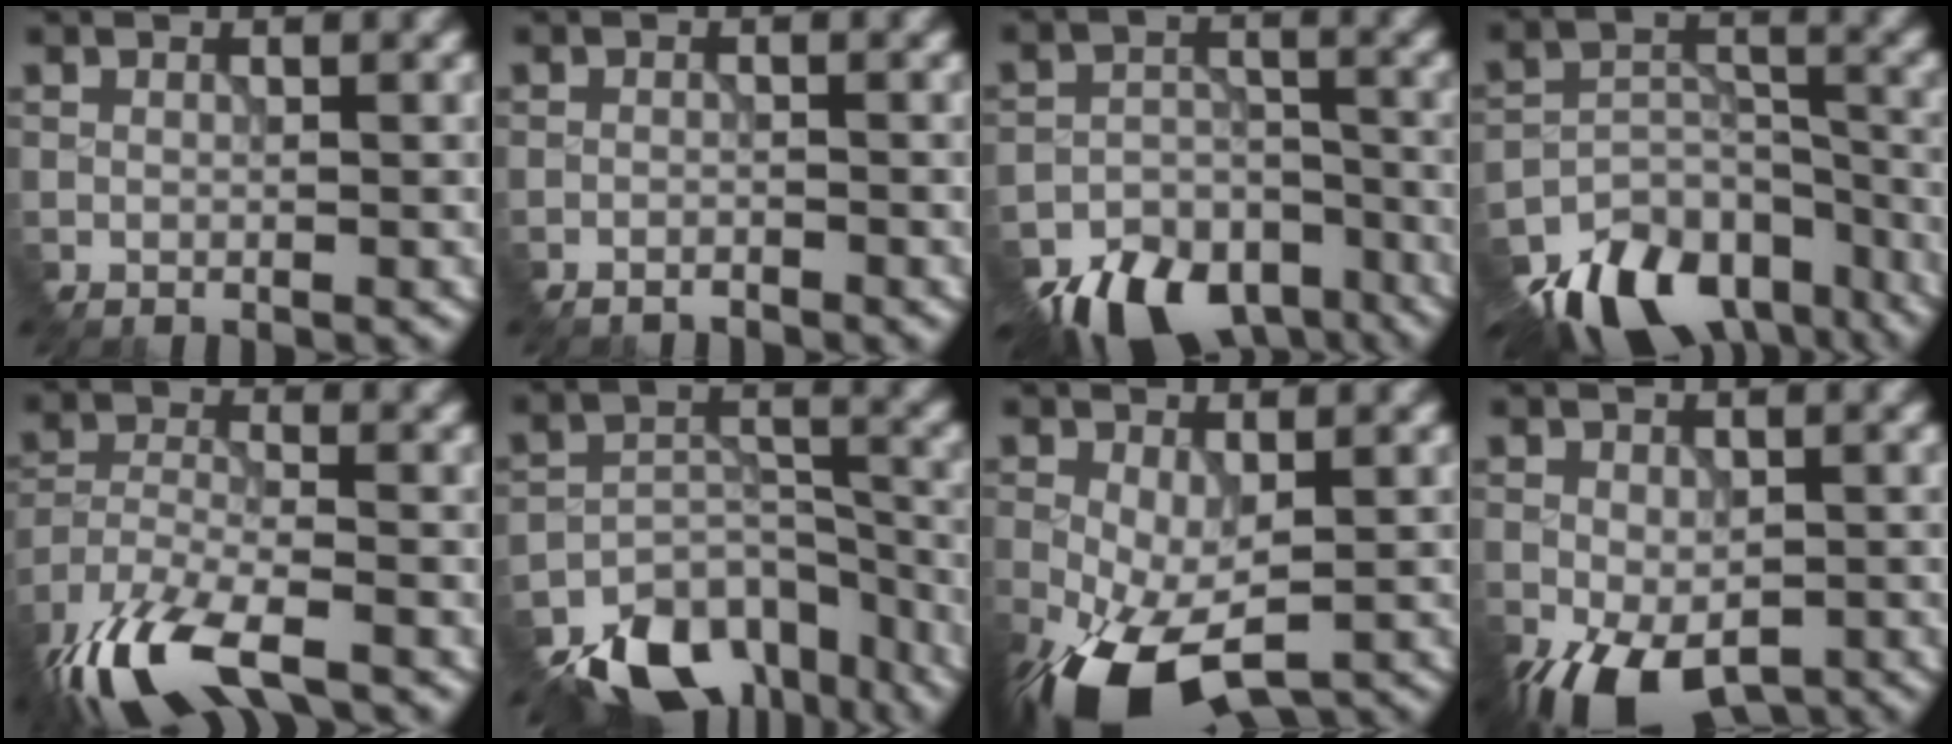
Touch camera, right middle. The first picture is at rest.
{"total": 1.3, "force": [-1.3, 0.0, -0.1], "torque": [0.004, -0.003, -0.023]}
{"total": 9.5, "force": [-7.9, 4.2, 3.2], "torque": [-0.046, -0.018, -0.118]}
{"total": 12.2, "force": [-9.9, 5.4, 4.6], "torque": [-0.082, -0.008, -0.152]}
{"total": 12.1, "force": [-9.3, 4.1, 6.6], "torque": [-0.140, -0.042, -0.157]}
{"total": 11.3, "force": [-9.2, 4.9, 4.4], "torque": [-0.077, -0.005, -0.142]}
{"total": 11.3, "force": [-5.2, 5.8, 8.2], "torque": [-0.180, -0.054, -0.075]}
{"total": 8.8, "force": [-4.9, 4.6, 5.7], "torque": [-0.108, -0.037, -0.068]}